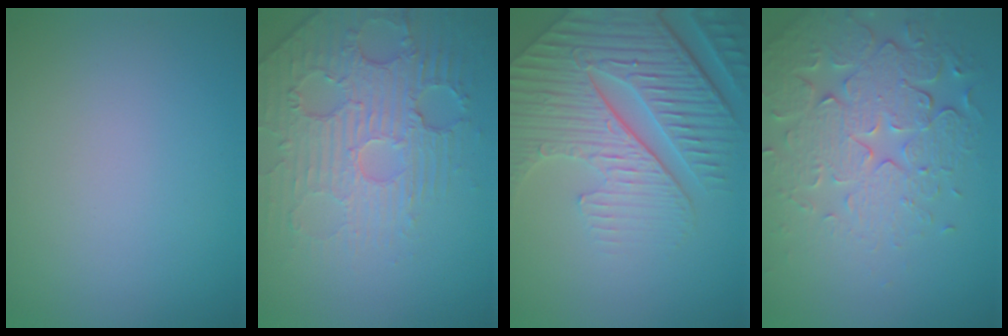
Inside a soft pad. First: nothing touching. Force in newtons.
{"total": 4.4, "press": 4.0, "slide": 1.7}
{"total": 8.3, "press": 6.2, "slide": 5.5}
{"total": 7.2, "press": 5.4, "slide": 4.8}